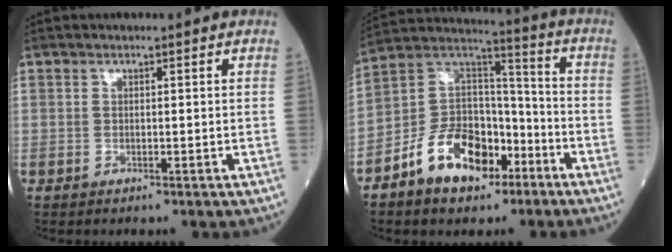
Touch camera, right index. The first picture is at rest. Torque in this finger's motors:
{"motor_torque": [0.50, -0.34, 0.32, 0.05]}